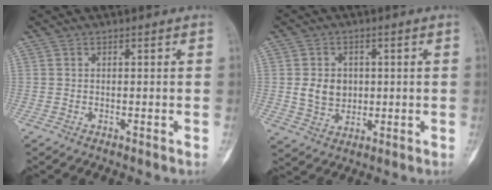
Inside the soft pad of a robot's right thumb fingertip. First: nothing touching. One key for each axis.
{"total": 6.8, "fx": 0.5, "fy": 5.6, "fz": 3.8, "tx": -0.044, "ty": -0.005, "tz": 0.017}